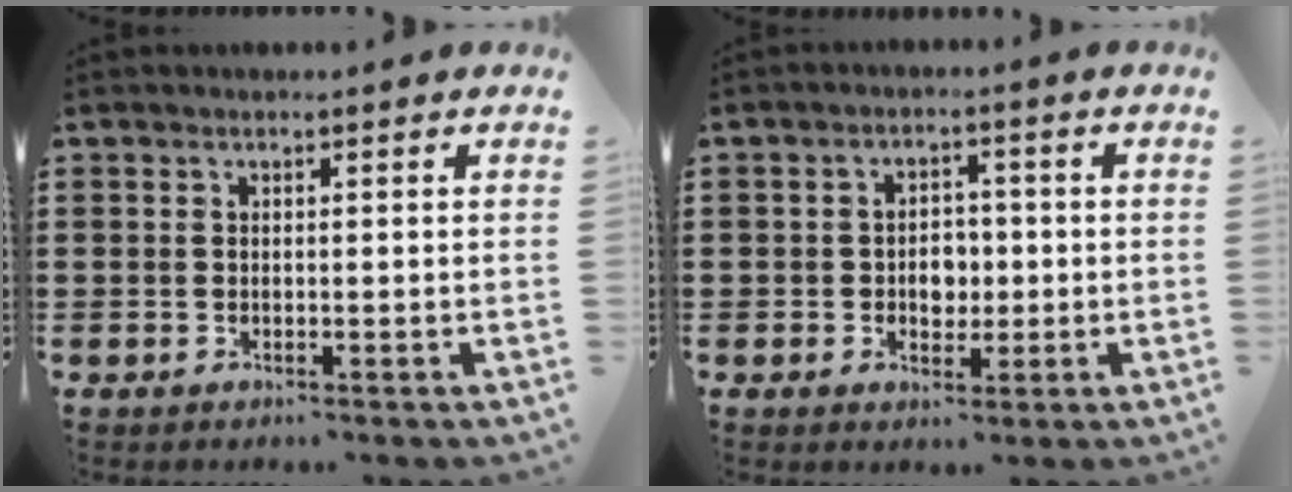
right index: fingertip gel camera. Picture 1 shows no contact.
{"total": 3.5, "force": [-0.5, 2.8, 2.2], "torque": [-0.040, 0.003, -0.014]}